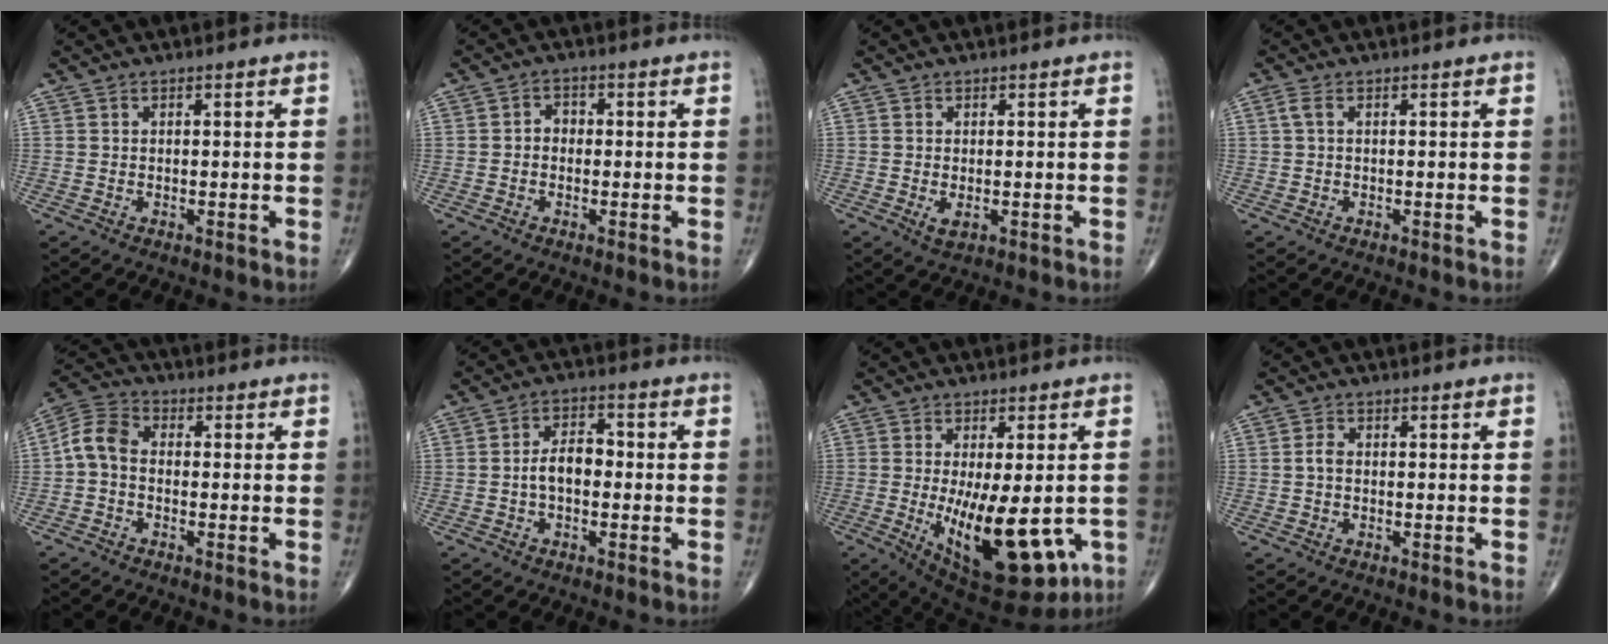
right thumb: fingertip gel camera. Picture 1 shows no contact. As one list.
[{"total": 2.4, "force": [-0.3, 1.9, 1.4], "torque": [-0.009, 0.012, -0.013]}, {"total": 2.0, "force": [-0.4, 1.0, 1.7], "torque": [-0.029, -0.004, 0.000]}, {"total": 1.5, "force": [0.2, 0.5, 1.3], "torque": [-0.039, 0.009, 0.006]}, {"total": 6.1, "force": [-0.8, 4.1, 4.5], "torque": [-0.084, 0.022, -0.032]}, {"total": 5.7, "force": [-0.8, 3.4, 4.5], "torque": [-0.070, 0.023, -0.021]}, {"total": 18.5, "force": [-3.8, 7.5, 16.4], "torque": [-0.237, -0.029, -0.029]}, {"total": 1.6, "force": [-0.2, 1.0, 1.2], "torque": [-0.022, 0.002, -0.007]}]